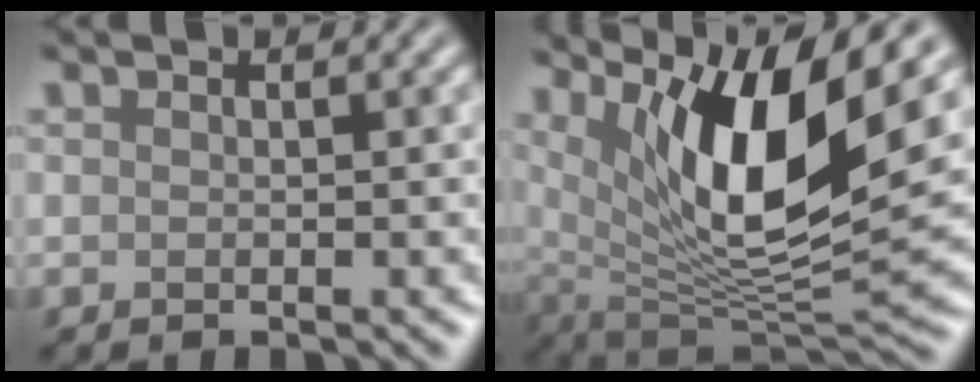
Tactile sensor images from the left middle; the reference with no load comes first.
{"total": 11.7, "force": [5.0, 3.2, 10.1], "torque": [-0.172, -0.009, 0.097]}